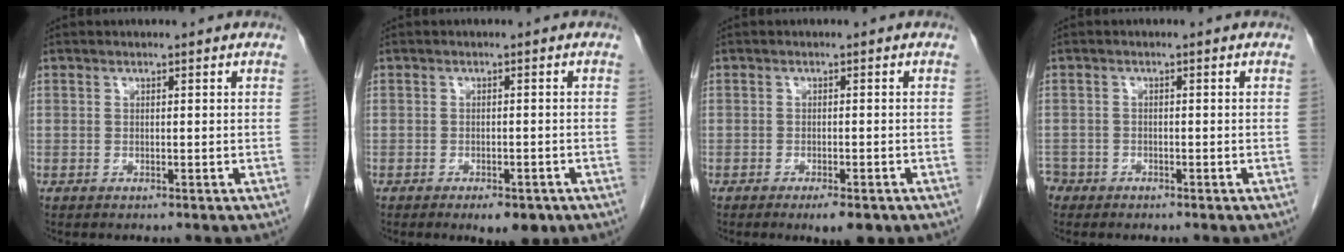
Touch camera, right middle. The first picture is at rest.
{"total": 4.3, "force": [-2.7, 1.6, 2.8], "torque": [-0.035, -0.004, -0.031]}
{"total": 3.6, "force": [-2.3, 0.8, 2.7], "torque": [-0.038, -0.006, -0.028]}
{"total": 2.7, "force": [-2.2, 1.7, 0.0], "torque": [-0.004, 0.003, -0.044]}